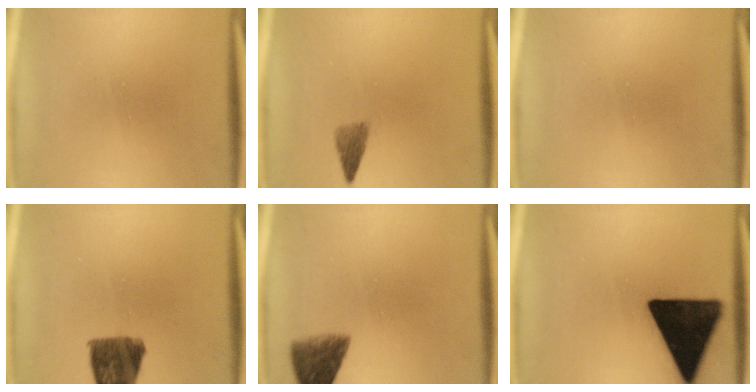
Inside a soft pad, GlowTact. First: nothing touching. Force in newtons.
{"total": 2.2}
{"total": 0.0}
{"total": 9.7}
{"total": 5.8}
{"total": 18.1}